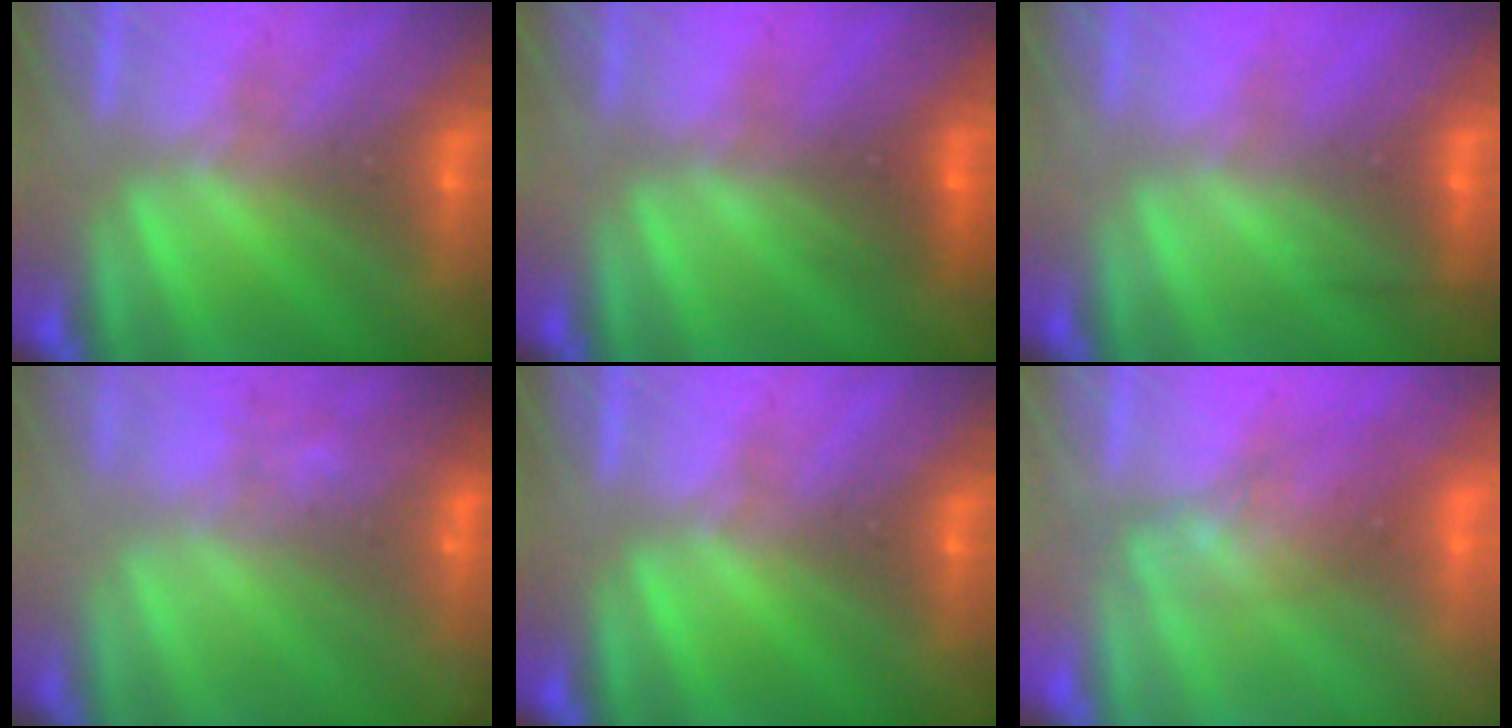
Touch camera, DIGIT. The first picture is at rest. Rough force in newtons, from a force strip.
{"total": 2.7}
{"total": 2.4}
{"total": 7.6}
{"total": 0.0}
{"total": 2.6}